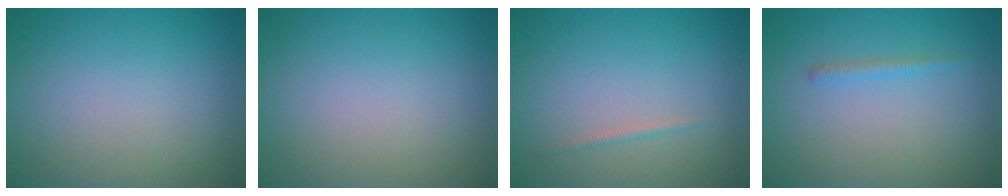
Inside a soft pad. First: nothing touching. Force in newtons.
{"total": 0.0}
{"total": 0.6, "press": 0.6, "slide": 0.1}
{"total": 0.9, "press": 0.9, "slide": 0.1}